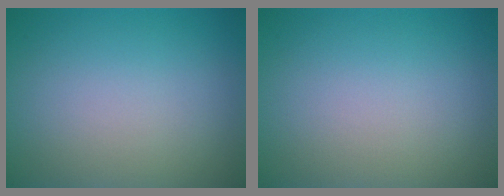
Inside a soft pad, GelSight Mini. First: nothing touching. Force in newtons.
{"total": 0.0}